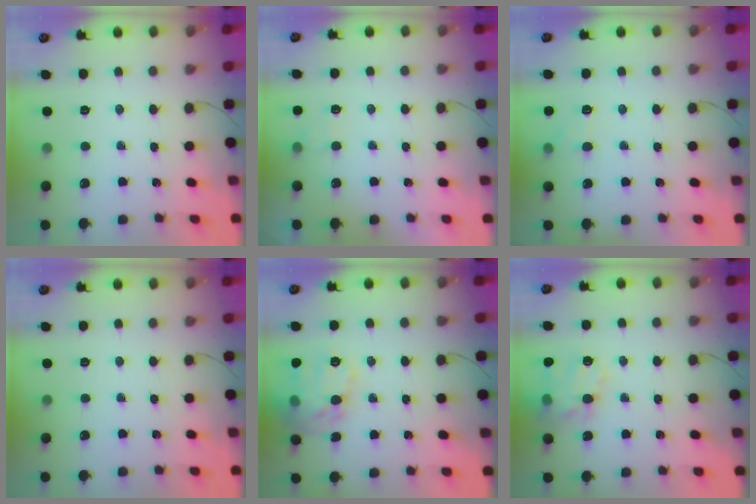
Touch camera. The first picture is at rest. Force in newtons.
{"total": 4.4, "press": 4.0, "slide": 1.6}
{"total": 7.5, "press": 7.4, "slide": 1.6}
{"total": 0.0}
{"total": 15.1, "press": 15.1, "slide": 0.7}
{"total": 16.2, "press": 16.1, "slide": 2.5}